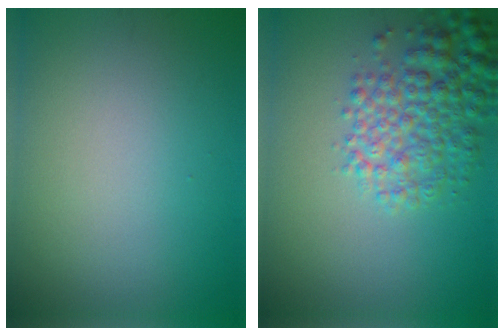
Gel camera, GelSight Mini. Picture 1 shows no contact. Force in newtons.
{"total": 5.3, "press": 5.3, "slide": 0.2}